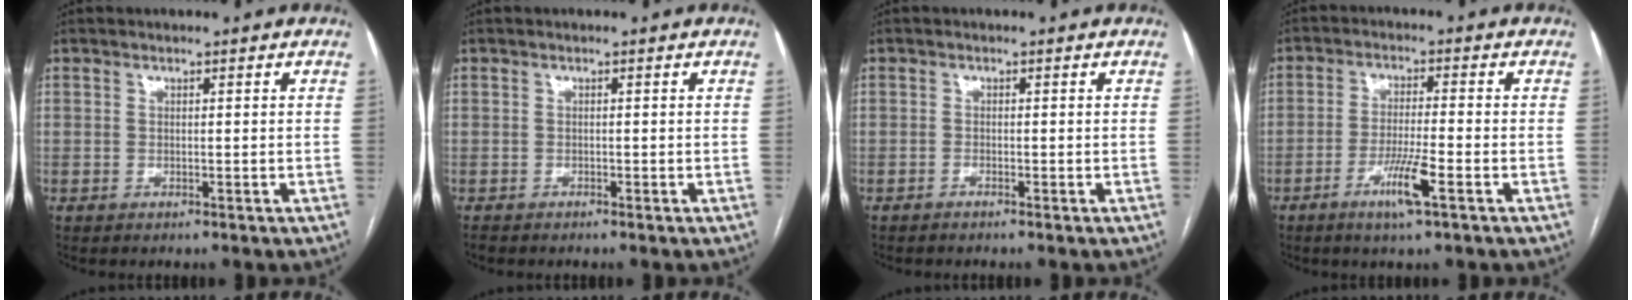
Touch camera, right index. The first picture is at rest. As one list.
[{"total": 0.5, "force": [-0.5, 0.0, 0.0], "torque": [-0.005, -0.003, -0.013]}, {"total": 0.5, "force": [-0.5, -0.1, 0.2], "torque": [-0.004, 0.000, -0.010]}, {"total": 6.4, "force": [-3.1, -0.1, 5.6], "torque": [-0.106, -0.011, -0.058]}]